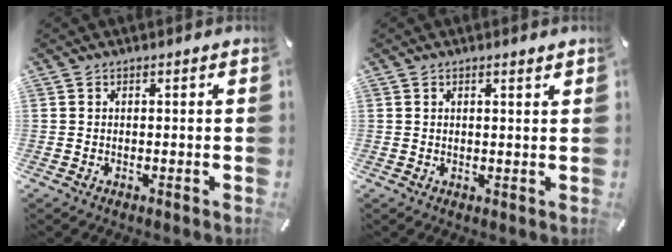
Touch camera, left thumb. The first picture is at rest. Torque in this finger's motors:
{"motor_torque": [0.16, -0.06, -0.06, -0.03, 0.02]}